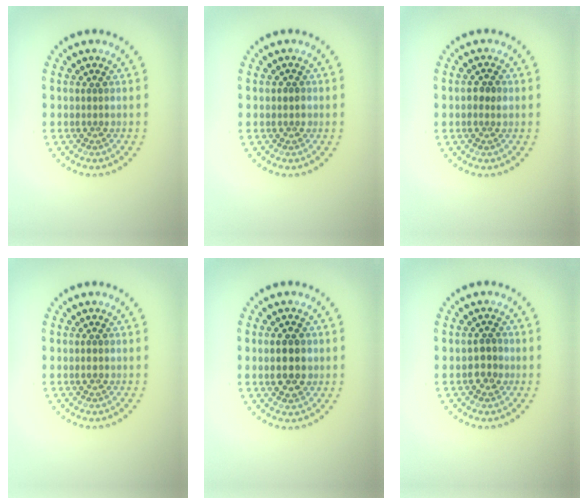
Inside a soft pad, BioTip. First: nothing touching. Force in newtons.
{"total": 0.5, "press": 0.4, "slide": 0.3}
{"total": 1.4, "press": 1.4, "slide": 0.2}
{"total": 0.9, "press": 0.9, "slide": 0.1}
{"total": 4.4, "press": 4.4, "slide": 0.1}
{"total": 1.9, "press": 1.8, "slide": 0.5}